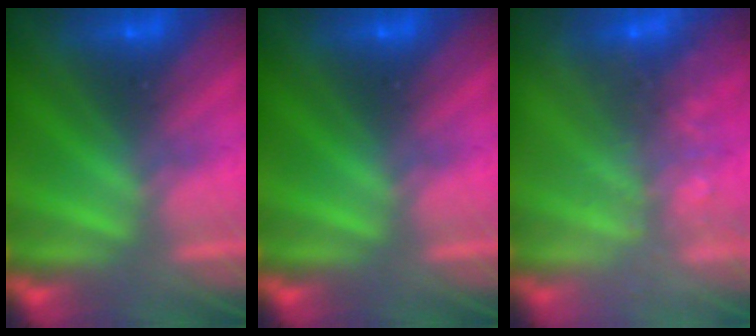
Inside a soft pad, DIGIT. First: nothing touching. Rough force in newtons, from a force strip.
{"total": 0.0}
{"total": 7.3}